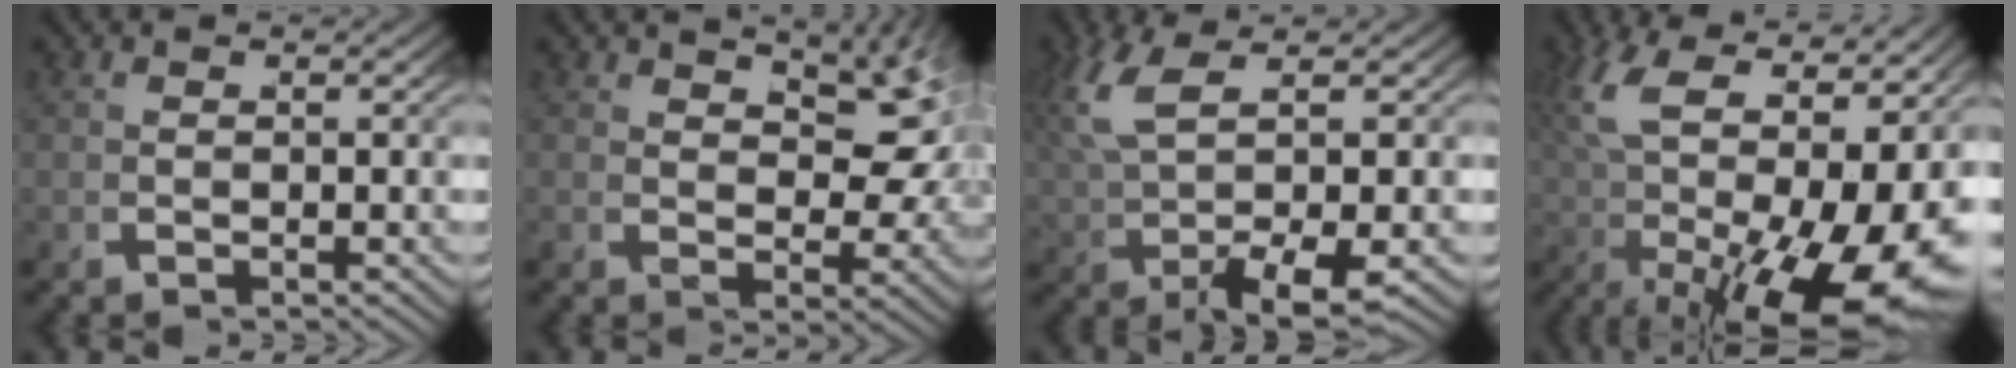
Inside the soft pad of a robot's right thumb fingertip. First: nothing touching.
{"total": 5.0, "force": [1.6, 2.7, 3.9], "torque": [-0.037, -0.009, 0.037]}
{"total": 5.8, "force": [0.7, 2.2, 5.3], "torque": [-0.119, -0.007, 0.028]}
{"total": 14.8, "force": [-0.3, 8.2, 12.3], "torque": [-0.224, -0.036, 0.017]}